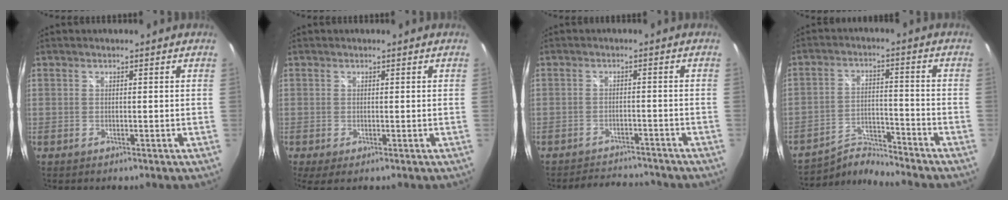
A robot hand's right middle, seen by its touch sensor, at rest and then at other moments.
{"total": 2.3, "force": [-0.6, 0.1, 2.2], "torque": [-0.038, -0.009, -0.008]}
{"total": 7.8, "force": [-7.4, 1.9, 1.7], "torque": [-0.044, 0.010, -0.102]}
{"total": 6.6, "force": [-6.5, -0.9, -0.6], "torque": [-0.001, 0.022, -0.122]}